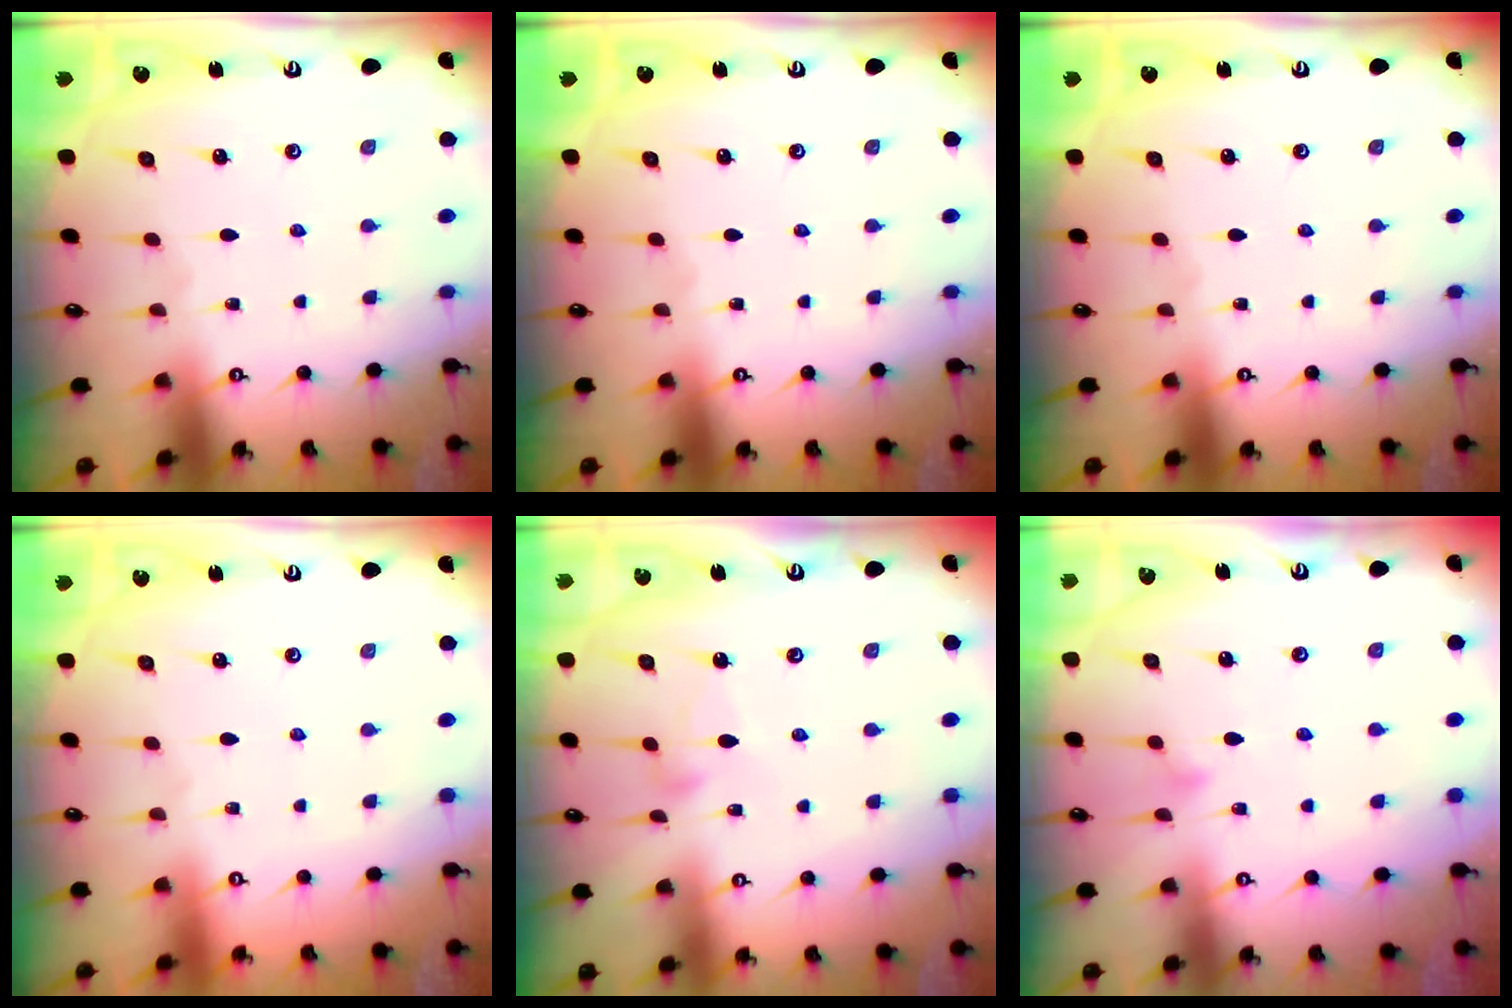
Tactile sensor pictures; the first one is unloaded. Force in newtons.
{"total": 0.0}
{"total": 0.0}
{"total": 3.9, "press": 3.9, "slide": 0.1}
{"total": 4.8, "press": 4.7, "slide": 0.3}
{"total": 8.3, "press": 8.3, "slide": 0.7}